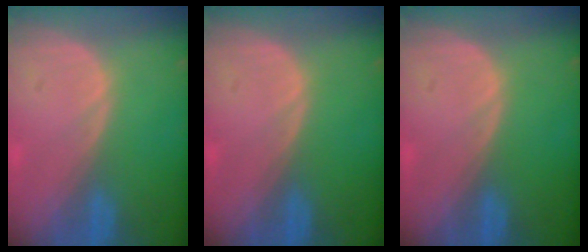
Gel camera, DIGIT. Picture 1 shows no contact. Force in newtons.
{"total": 0.0}
{"total": 0.0}